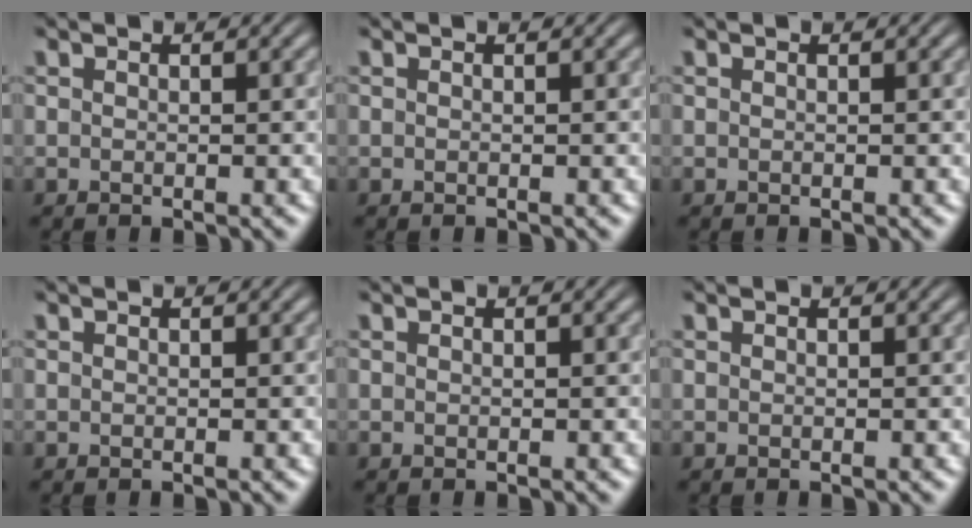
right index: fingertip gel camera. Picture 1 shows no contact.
{"total": 0.0}
{"total": 0.0}
{"total": 0.0}
{"total": 0.0}
{"total": 0.0}